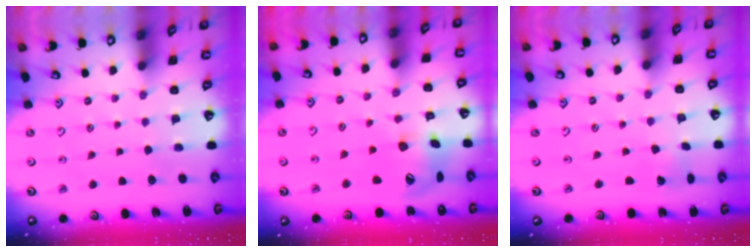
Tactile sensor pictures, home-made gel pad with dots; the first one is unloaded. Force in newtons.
{"total": 16.9, "press": 16.8, "slide": 2.2}
{"total": 2.5, "press": 2.4, "slide": 0.3}